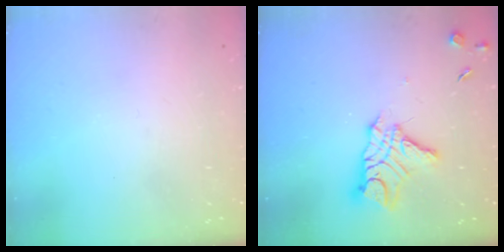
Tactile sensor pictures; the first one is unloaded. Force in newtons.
{"total": 13.3, "press": 13.3, "slide": 1.2}